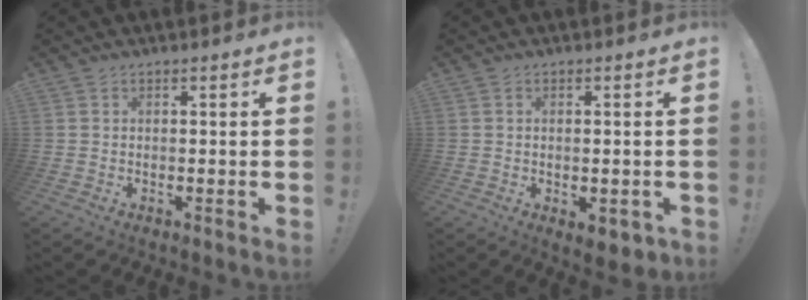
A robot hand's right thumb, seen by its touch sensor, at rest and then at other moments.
{"total": 3.4, "force": [-0.6, 1.7, 2.9], "torque": [-0.038, 0.003, -0.003]}